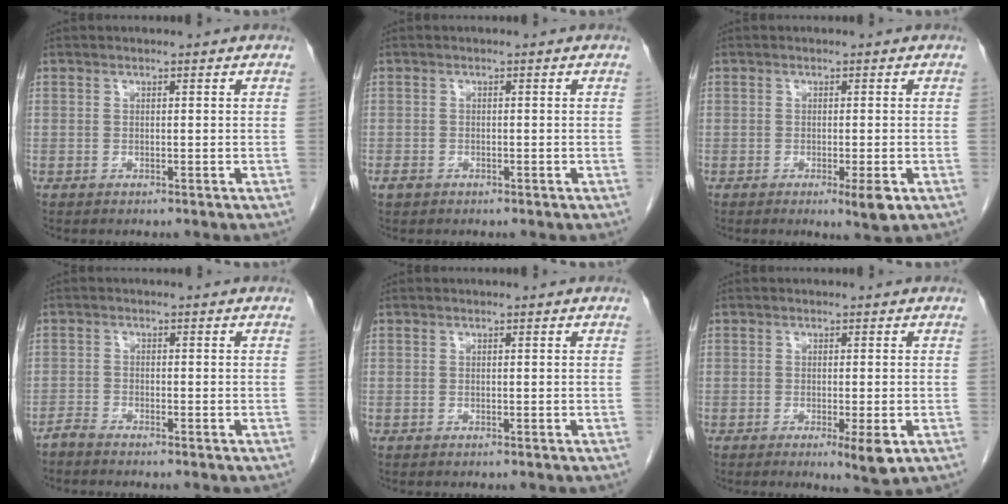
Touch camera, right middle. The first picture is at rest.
{"total": 1.0, "force": [-0.7, 0.6, 0.4], "torque": [-0.011, 0.001, -0.011]}
{"total": 3.0, "force": [-1.3, 0.1, 2.7], "torque": [-0.033, -0.009, -0.016]}
{"total": 1.8, "force": [-1.7, -0.1, 0.5], "torque": [-0.009, -0.003, -0.031]}
{"total": 0.0}
{"total": 3.9, "force": [-1.5, 0.2, 3.5], "torque": [-0.044, -0.011, -0.018]}